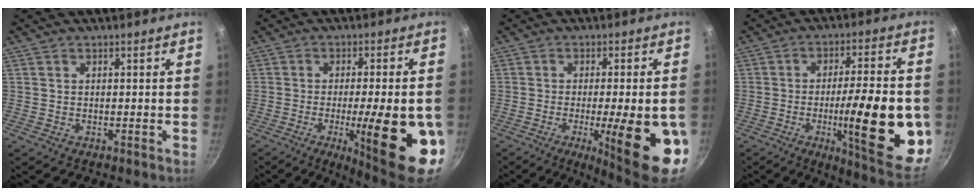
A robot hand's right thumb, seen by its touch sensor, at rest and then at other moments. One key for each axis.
{"total": 19.8, "fx": -5.1, "fy": 4.5, "fz": 18.6, "tx": -0.235, "ty": 0.004, "tz": -0.063}
{"total": 17.6, "fx": -4.8, "fy": 3.9, "fz": 16.5, "tx": -0.204, "ty": 0.001, "tz": -0.057}
{"total": 22.9, "fx": -4.6, "fy": 5.6, "fz": 21.8, "tx": -0.286, "ty": 0.004, "tz": -0.065}